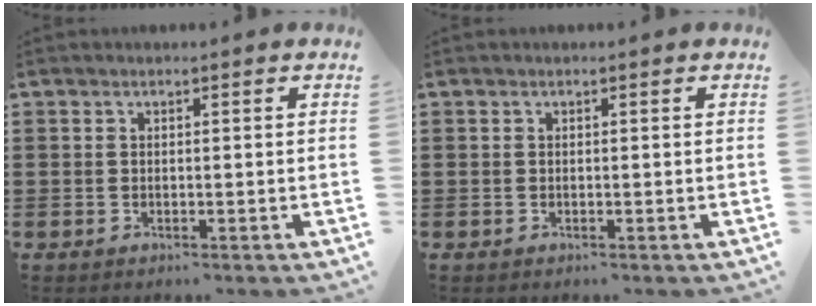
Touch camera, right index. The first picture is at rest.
{"total": 0.0}